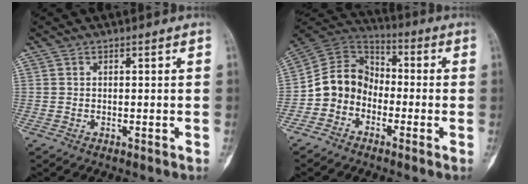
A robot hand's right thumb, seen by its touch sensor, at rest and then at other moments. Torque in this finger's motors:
{"motor_torque": [0.54, 0.54, 0.21, -0.20, 0.06]}